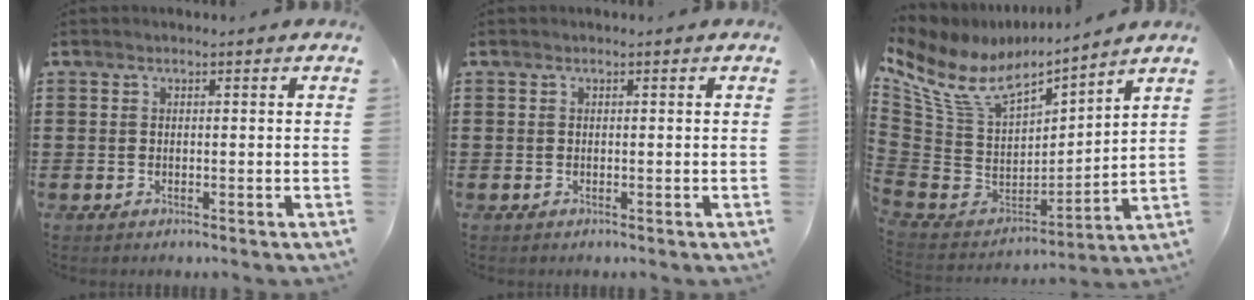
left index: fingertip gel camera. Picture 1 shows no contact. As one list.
[{"total": 0.0}, {"total": 9.9, "force": [6.4, 4.7, 5.9], "torque": [-0.151, -0.045, 0.112]}]